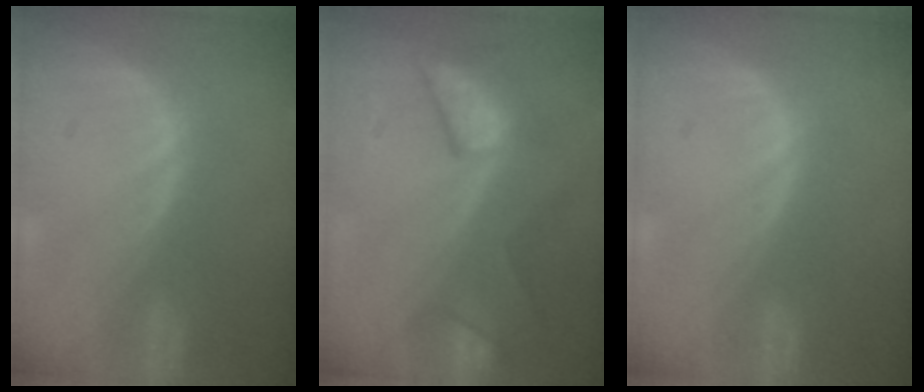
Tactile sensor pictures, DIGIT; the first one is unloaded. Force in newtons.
{"total": 7.5, "press": 7.2, "slide": 2.0}
{"total": 0.0}